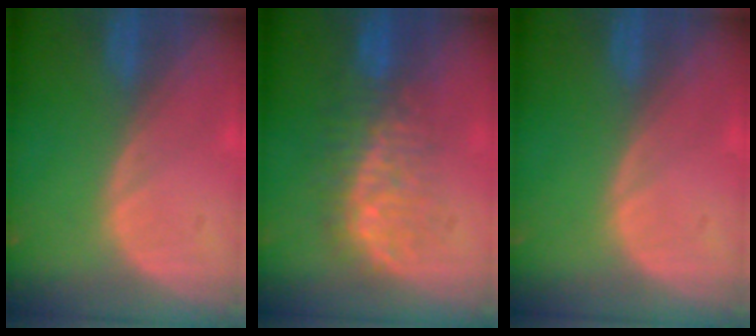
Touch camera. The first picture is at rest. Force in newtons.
{"total": 7.9, "press": 7.8, "slide": 1.1}
{"total": 0.0}